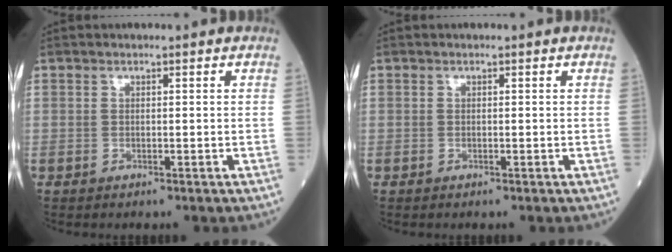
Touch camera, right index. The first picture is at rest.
{"total": 0.0}